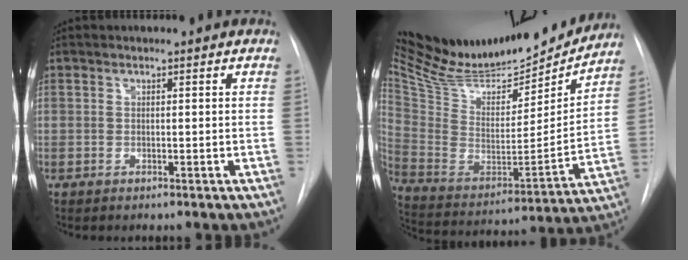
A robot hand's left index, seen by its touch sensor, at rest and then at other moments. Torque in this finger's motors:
{"motor_torque": [0.80, -1.34, -0.03, -0.03]}